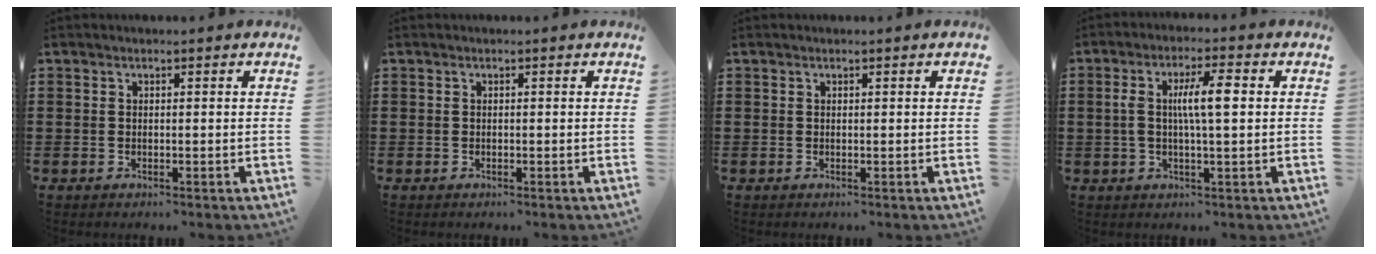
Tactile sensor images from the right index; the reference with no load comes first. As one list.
[{"total": 0.0}, {"total": 0.0}, {"total": 6.6, "force": [0.8, 1.5, 6.4], "torque": [-0.122, 0.005, 0.010]}]